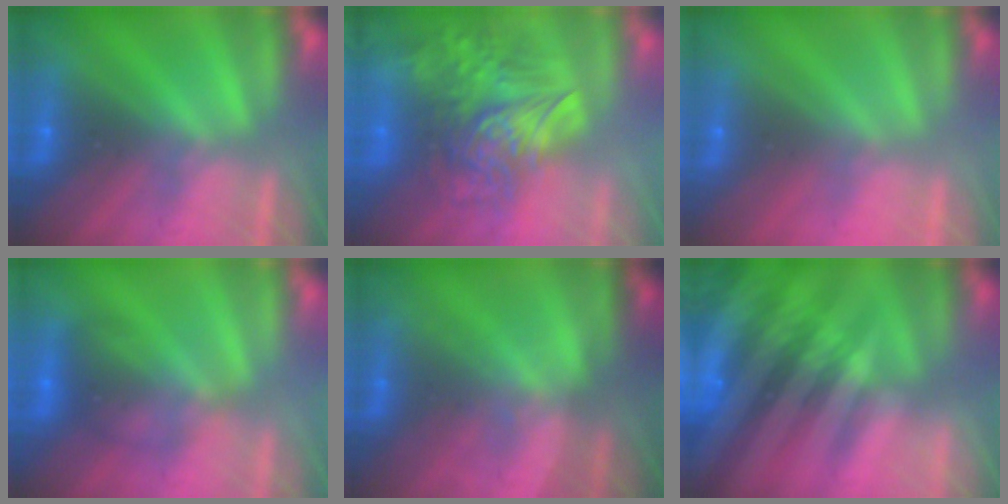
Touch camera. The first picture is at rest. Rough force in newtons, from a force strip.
{"total": 8.5}
{"total": 3.2}
{"total": 1.7}
{"total": 1.3}
{"total": 13.7}